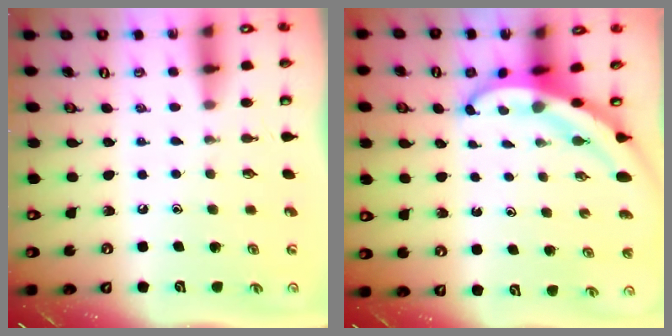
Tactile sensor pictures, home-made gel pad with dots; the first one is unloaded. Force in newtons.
{"total": 5.7, "press": 5.7, "slide": 0.4}